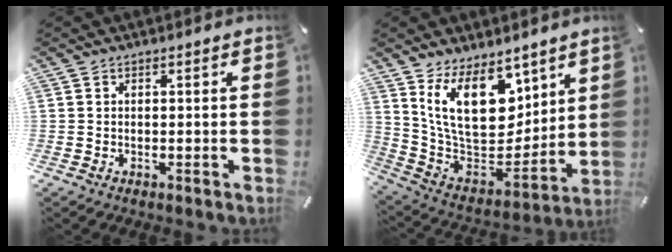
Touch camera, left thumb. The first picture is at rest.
{"total": 19.3, "force": [9.5, 11.4, 12.3], "torque": [-0.245, -0.069, 0.174]}